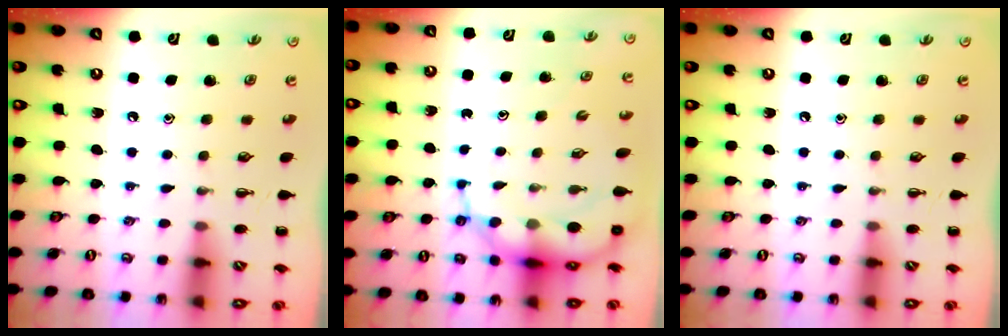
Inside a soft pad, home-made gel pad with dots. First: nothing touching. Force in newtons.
{"total": 11.8, "press": 11.4, "slide": 3.0}
{"total": 0.0}